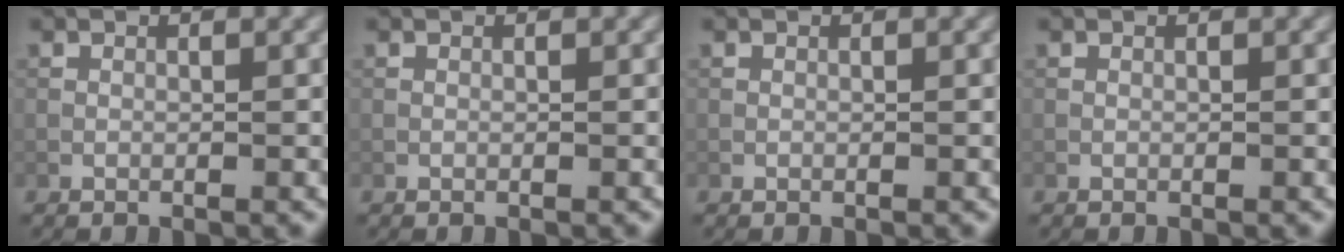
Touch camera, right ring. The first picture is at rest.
{"total": 0.0}
{"total": 0.0}
{"total": 0.0}